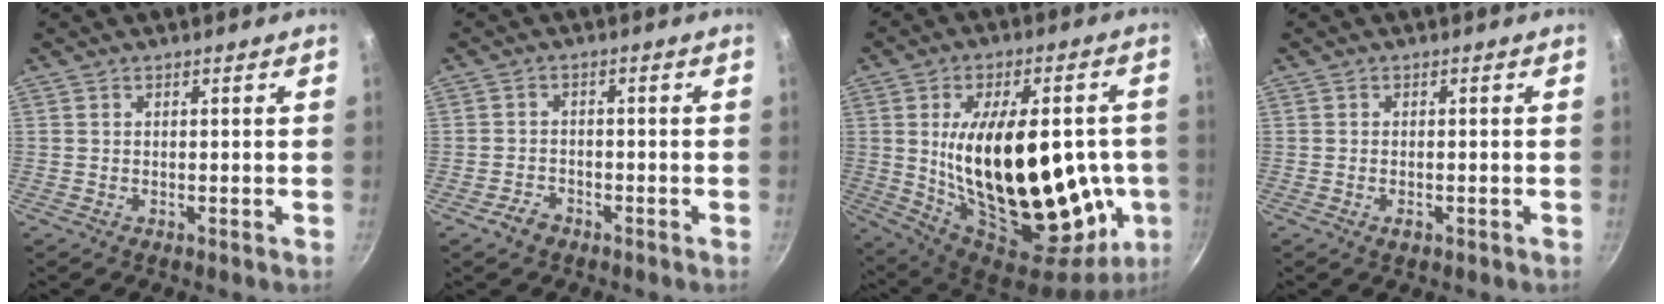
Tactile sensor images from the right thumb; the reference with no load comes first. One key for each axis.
{"total": 3.0, "fx": -2.1, "fy": 1.9, "fz": 1.1, "tx": -0.015, "ty": 0.025, "tz": -0.035}
{"total": 34.5, "fx": -0.8, "fy": 16.5, "fz": 30.3, "tx": -0.456, "ty": -0.011, "tz": 0.012}
{"total": 1.6, "fx": -0.7, "fy": 0.8, "fz": 1.1, "tx": -0.022, "ty": 0.001, "tz": -0.012}